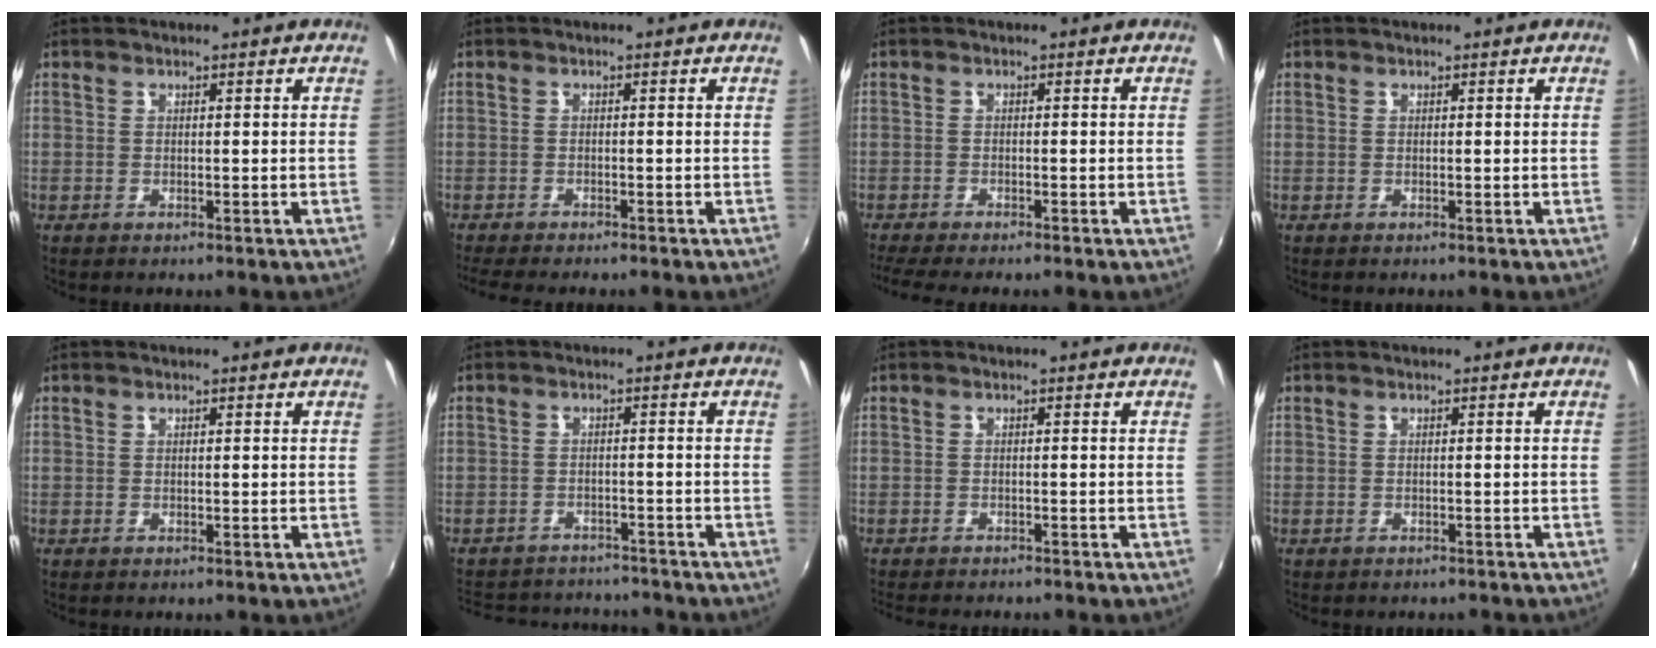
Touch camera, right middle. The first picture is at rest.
{"total": 5.2, "force": [-4.7, 0.2, 2.2], "torque": [-0.052, -0.021, -0.077]}
{"total": 5.0, "force": [-4.4, -0.2, 2.4], "torque": [-0.059, -0.020, -0.075]}
{"total": 0.0}
{"total": 0.0}
{"total": 13.0, "force": [-11.5, 4.8, 3.6], "torque": [-0.097, 0.027, -0.160]}
{"total": 4.7, "force": [-4.4, 0.5, 1.6], "torque": [-0.040, -0.016, -0.068]}
{"total": 1.7, "force": [-1.6, 0.3, 0.3], "torque": [-0.009, -0.008, -0.020]}